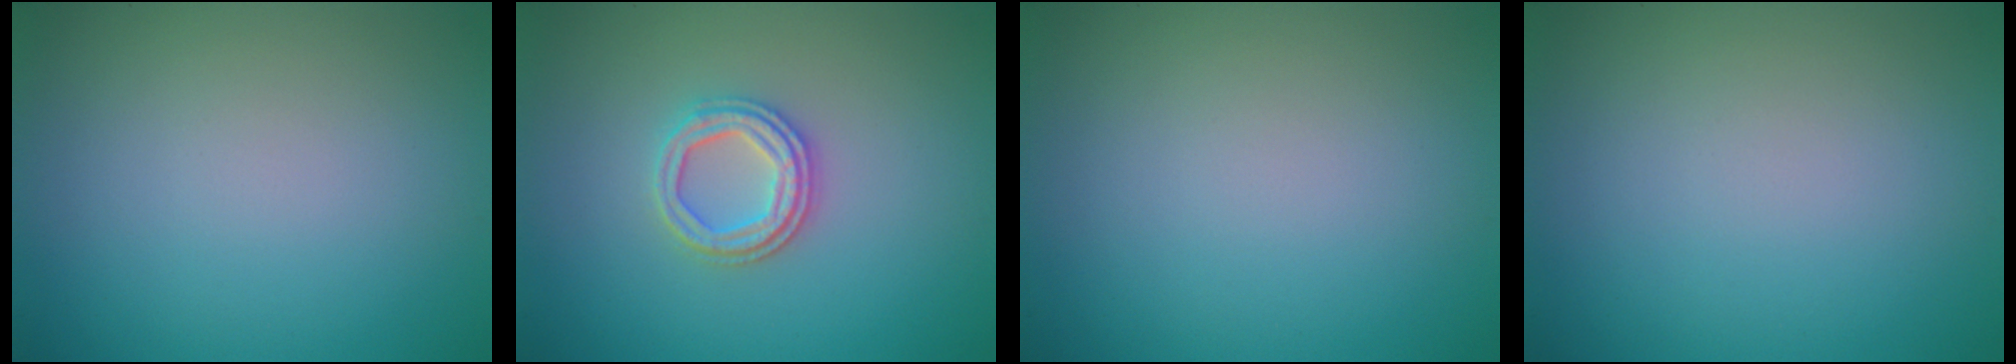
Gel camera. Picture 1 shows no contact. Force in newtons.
{"total": 3.1, "press": 2.8, "slide": 1.2}
{"total": 0.0}
{"total": 0.0}